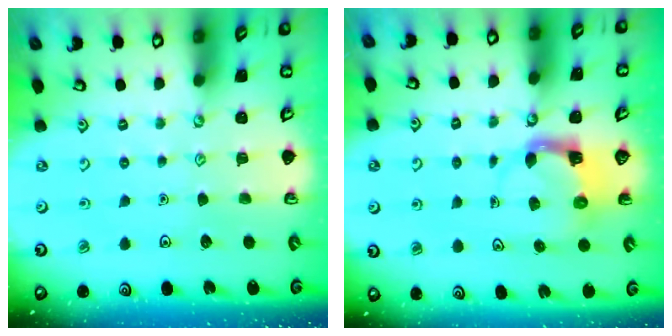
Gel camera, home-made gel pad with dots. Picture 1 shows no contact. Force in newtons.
{"total": 3.7, "press": 3.7, "slide": 0.6}